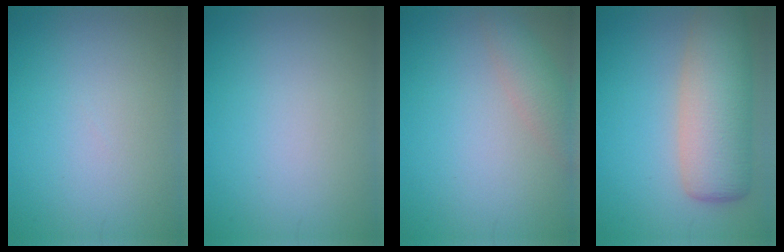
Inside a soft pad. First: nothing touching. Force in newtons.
{"total": 0.0}
{"total": 2.6, "press": 2.6, "slide": 0.1}
{"total": 8.0, "press": 7.9, "slide": 0.7}